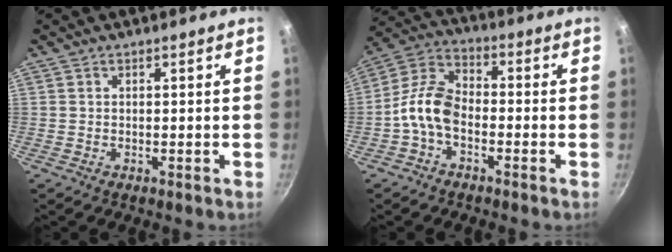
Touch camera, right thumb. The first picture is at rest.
{"total": 9.1, "force": [-2.9, 5.6, 6.5], "torque": [-0.119, 0.044, -0.076]}